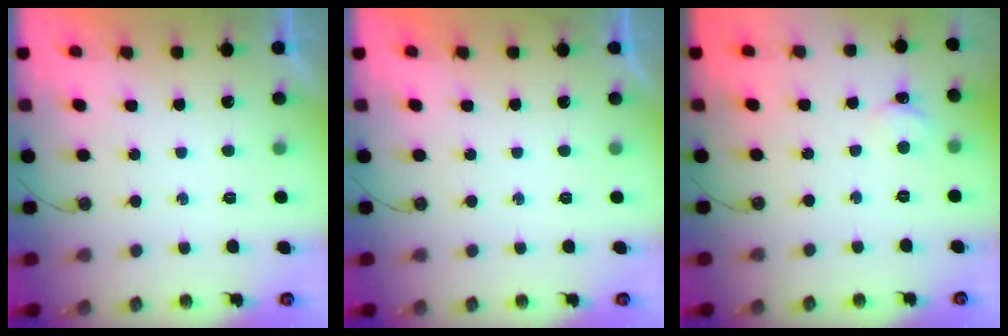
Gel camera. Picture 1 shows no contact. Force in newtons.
{"total": 0.0}
{"total": 2.0, "press": 2.0, "slide": 0.3}